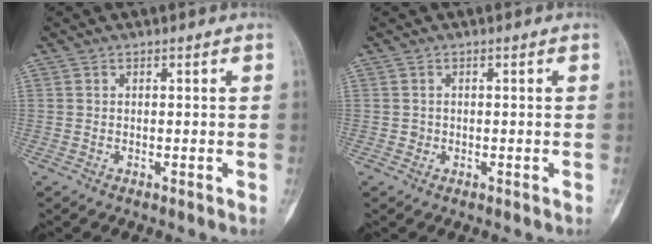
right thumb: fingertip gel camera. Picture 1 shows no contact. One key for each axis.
{"total": 0.7, "fx": -0.2, "fy": 0.7, "fz": 0.1, "tx": 0.007, "ty": 0.004, "tz": -0.004}